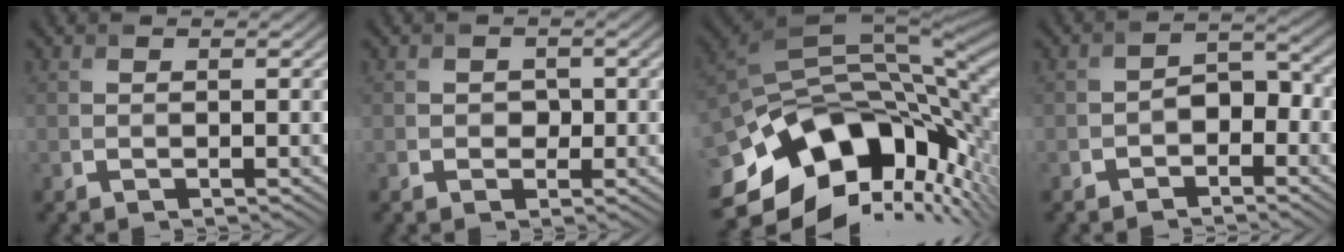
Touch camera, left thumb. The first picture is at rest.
{"total": 1.5, "force": [0.0, 1.3, 0.7], "torque": [-0.013, -0.008, -0.005]}
{"total": 17.7, "force": [-6.6, 10.6, 12.6], "torque": [-0.266, -0.036, -0.102]}
{"total": 3.2, "force": [-1.6, 2.1, 1.9], "torque": [-0.029, 0.009, -0.030]}